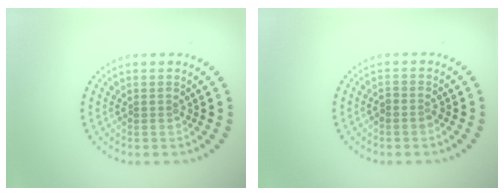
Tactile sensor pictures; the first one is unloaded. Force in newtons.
{"total": 1.0, "press": 0.9, "slide": 0.5}